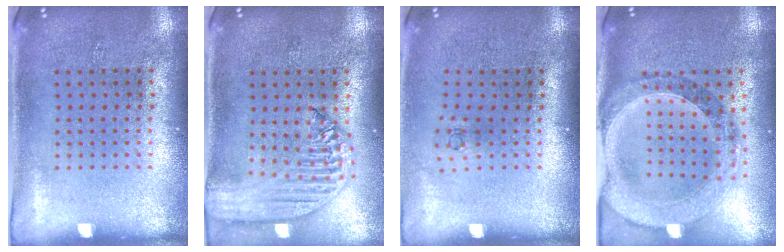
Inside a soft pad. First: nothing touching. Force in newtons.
{"total": 2.5, "press": 2.1, "slide": 1.3}
{"total": 0.7, "press": 0.3, "slide": 0.6}
{"total": 1.5, "press": 1.4, "slide": 0.5}